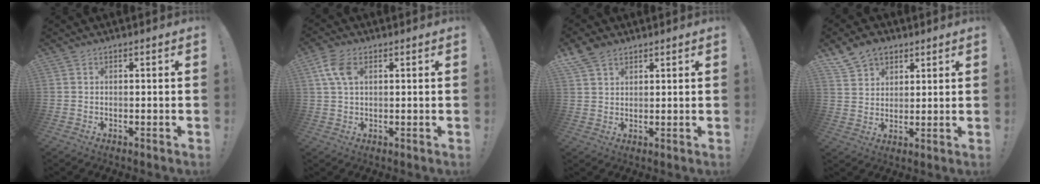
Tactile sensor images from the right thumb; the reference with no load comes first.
{"total": 6.8, "force": [2.2, 4.0, 5.0], "torque": [-0.108, 0.002, 0.043]}
{"total": 5.8, "force": [4.1, 3.6, 2.2], "torque": [-0.040, -0.014, 0.080]}
{"total": 8.6, "force": [5.9, 5.7, 2.5], "torque": [-0.050, -0.028, 0.118]}